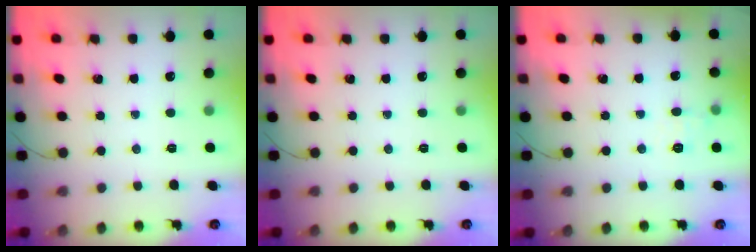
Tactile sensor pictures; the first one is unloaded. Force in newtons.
{"total": 0.0}
{"total": 6.7, "press": 6.5, "slide": 1.6}